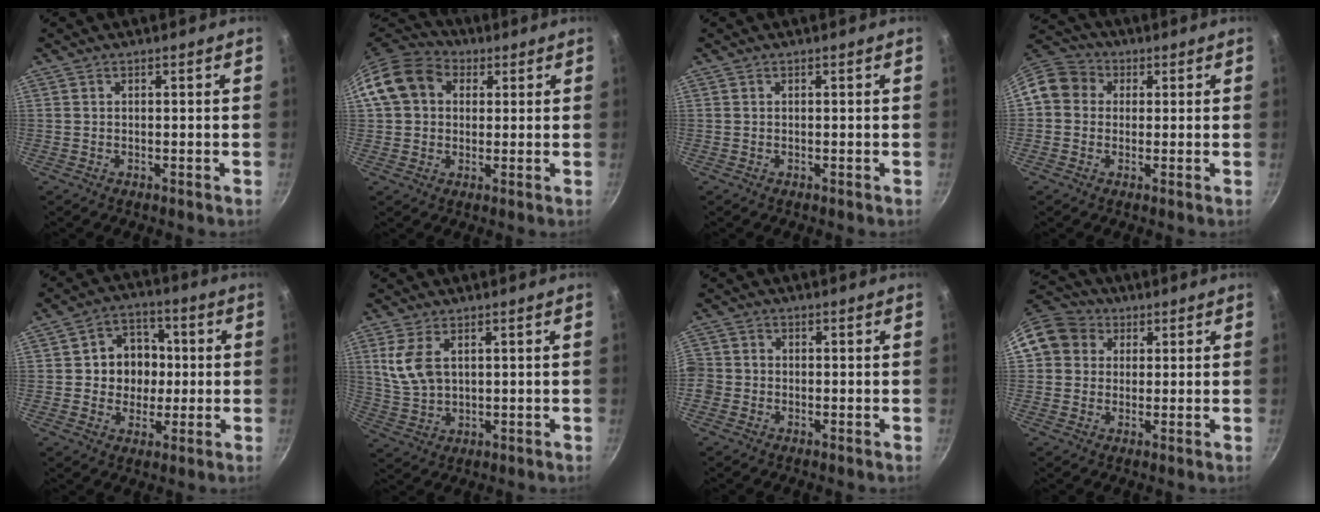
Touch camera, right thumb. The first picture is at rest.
{"total": 12.3, "force": [3.1, 9.9, 6.6], "torque": [-0.104, 0.024, 0.036]}
{"total": 0.0}
{"total": 9.2, "force": [1.1, 8.3, 4.0], "torque": [-0.053, 0.025, -0.002]}
{"total": 10.5, "force": [0.6, 9.2, 5.0], "torque": [-0.033, 0.010, 0.004]}
{"total": 7.6, "force": [2.5, 4.4, 5.6], "torque": [-0.111, -0.014, 0.059]}
{"total": 5.2, "force": [-1.4, 4.6, 2.0], "torque": [-0.044, 0.014, -0.036]}
{"total": 10.5, "force": [2.8, 9.3, 3.9], "torque": [-0.056, 0.025, 0.036]}